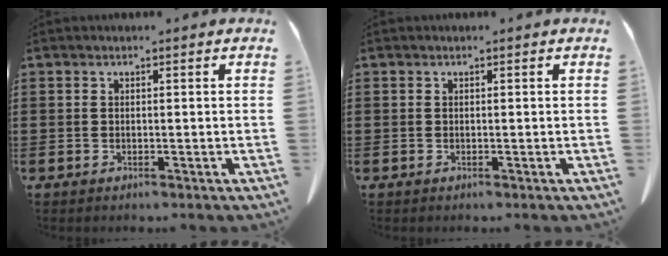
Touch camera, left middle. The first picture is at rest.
{"total": 0.0}